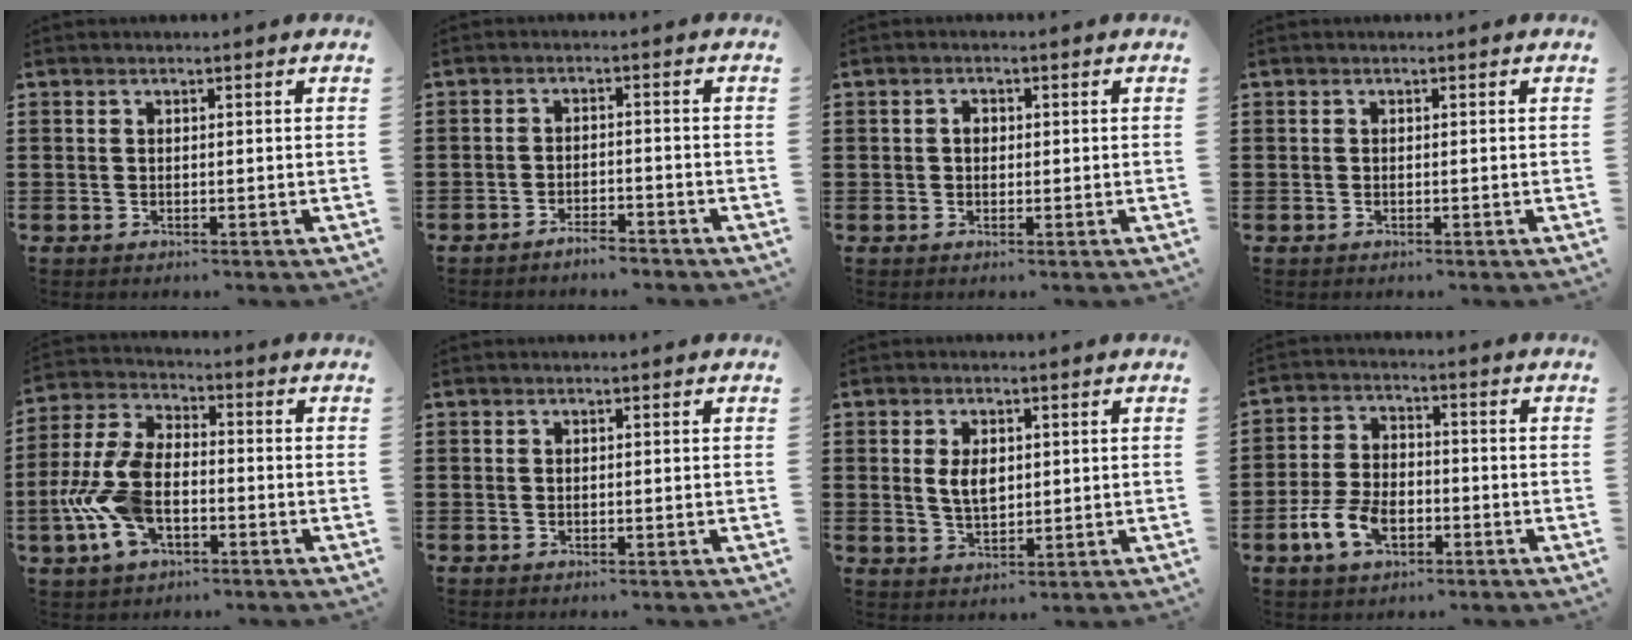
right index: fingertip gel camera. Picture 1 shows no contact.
{"total": 2.7, "force": [-2.6, 0.3, 0.5], "torque": [-0.014, 0.003, -0.052]}
{"total": 1.3, "force": [0.2, 0.9, 0.9], "torque": [-0.018, 0.007, 0.002]}
{"total": 0.0}
{"total": 10.5, "force": [-2.9, 5.7, 8.3], "torque": [-0.219, -0.009, -0.061]}
{"total": 0.0}
{"total": 4.1, "force": [0.6, 2.4, 3.3], "torque": [-0.062, 0.005, 0.008]}
{"total": 6.9, "force": [-2.9, 3.9, 4.8], "torque": [-0.116, 0.002, -0.060]}